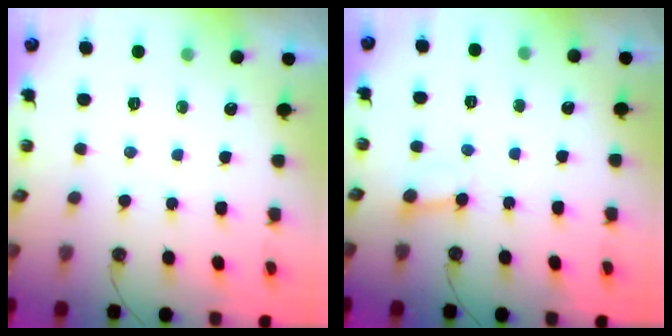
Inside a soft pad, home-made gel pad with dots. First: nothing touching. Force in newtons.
{"total": 2.4, "press": 2.4, "slide": 0.0}